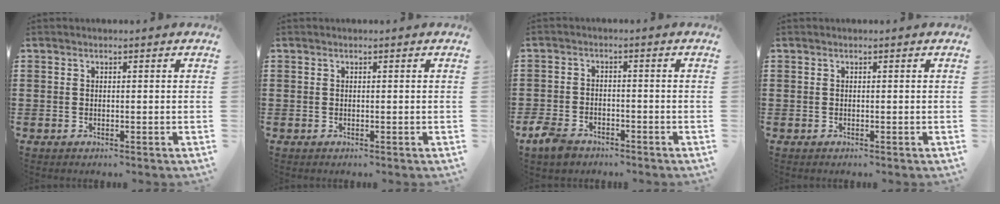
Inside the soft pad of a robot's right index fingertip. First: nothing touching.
{"total": 0.0}
{"total": 3.0, "force": [-2.5, 1.3, 0.9], "torque": [-0.033, 0.003, -0.054]}
{"total": 0.0}